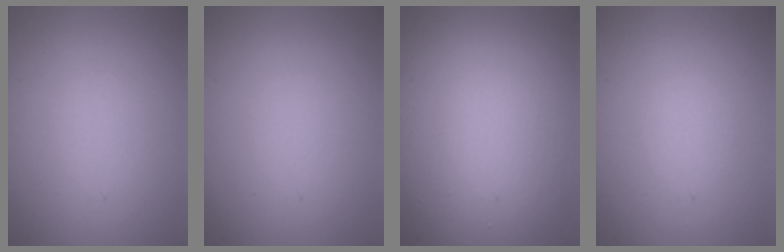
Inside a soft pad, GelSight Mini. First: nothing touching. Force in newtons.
{"total": 0.0}
{"total": 15.0, "press": 15.0, "slide": 0.9}
{"total": 0.6, "press": 0.6, "slide": 0.1}